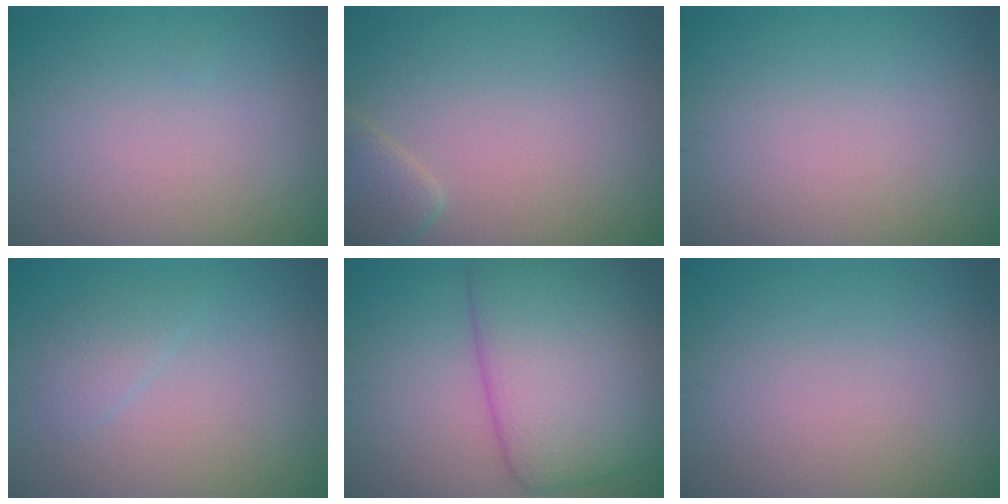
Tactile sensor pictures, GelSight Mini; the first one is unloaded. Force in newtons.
{"total": 2.2, "press": 2.2, "slide": 0.1}
{"total": 0.0}
{"total": 1.3, "press": 1.3, "slide": 0.1}
{"total": 9.6, "press": 9.6, "slide": 0.3}
{"total": 0.0}